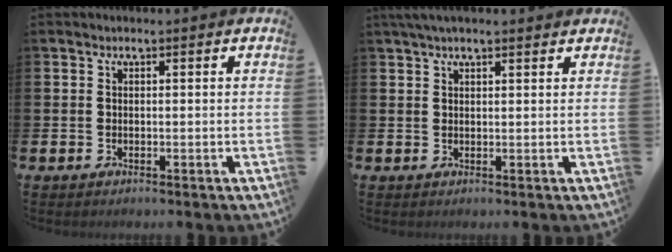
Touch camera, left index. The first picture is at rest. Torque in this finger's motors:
{"motor_torque": [1.09, -1.05, 0.50, 0.21]}